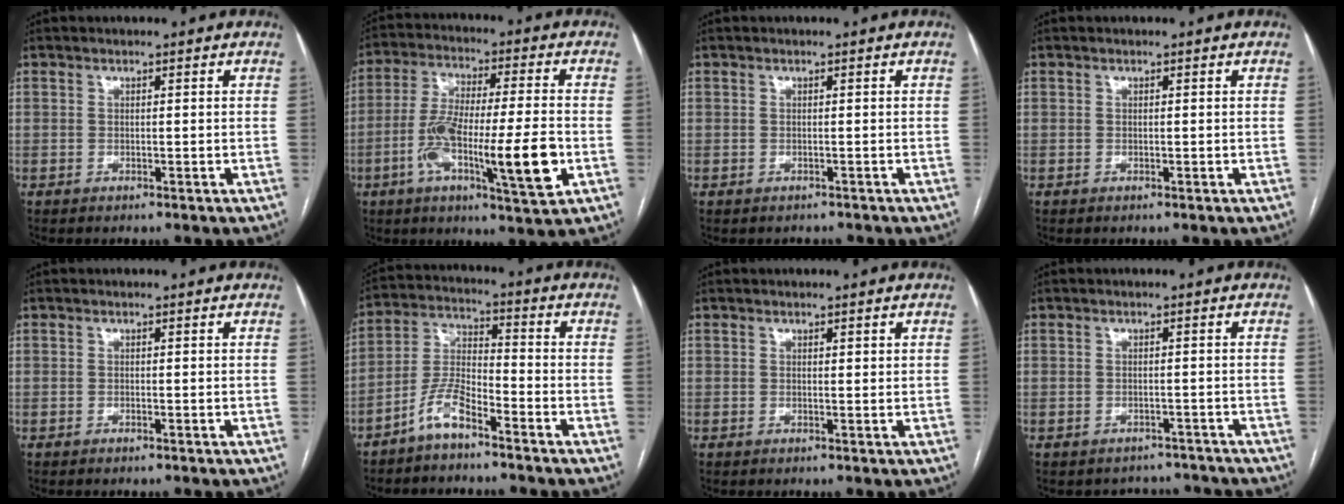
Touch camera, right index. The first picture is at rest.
{"total": 16.0, "force": [-4.5, 2.1, 15.2], "torque": [-0.268, -0.006, -0.074]}
{"total": 1.4, "force": [-1.2, 0.7, 0.0], "torque": [-0.002, 0.001, -0.015]}
{"total": 0.0}
{"total": 0.0}
{"total": 7.0, "force": [-4.9, 1.9, 4.5], "torque": [-0.106, 0.005, -0.101]}
{"total": 0.7, "force": [0.4, 0.2, 0.4], "torque": [-0.006, -0.002, 0.005]}
{"total": 4.3, "force": [-3.8, 1.8, -0.8], "torque": [0.014, 0.021, -0.046]}